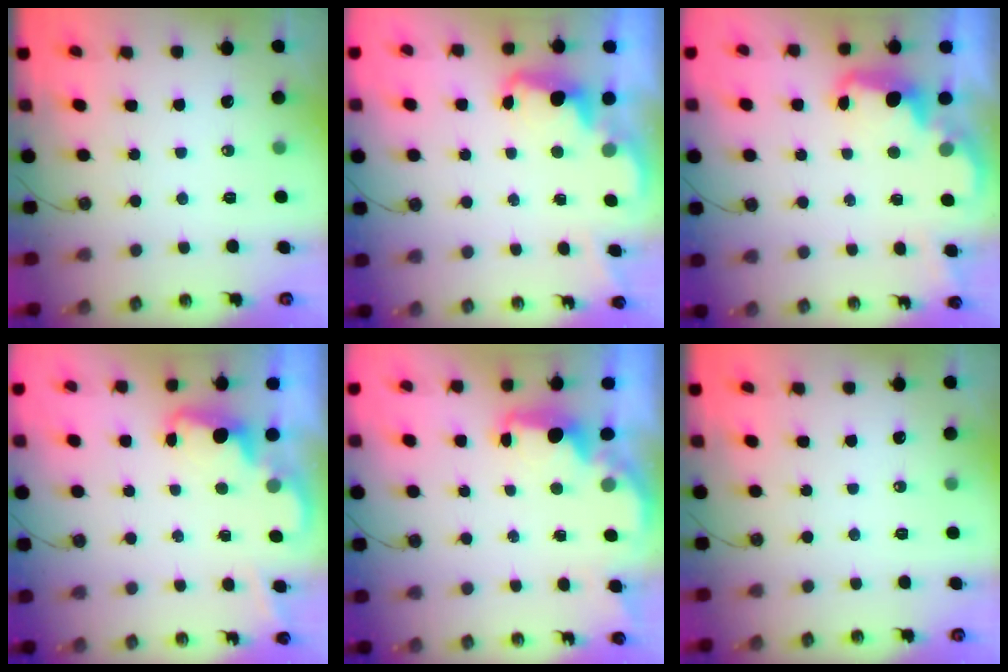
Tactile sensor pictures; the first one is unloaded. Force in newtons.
{"total": 2.4, "press": 2.3, "slide": 0.7}
{"total": 2.8, "press": 2.7, "slide": 0.7}
{"total": 2.0, "press": 1.9, "slide": 0.6}
{"total": 2.3, "press": 2.1, "slide": 0.7}
{"total": 0.0}